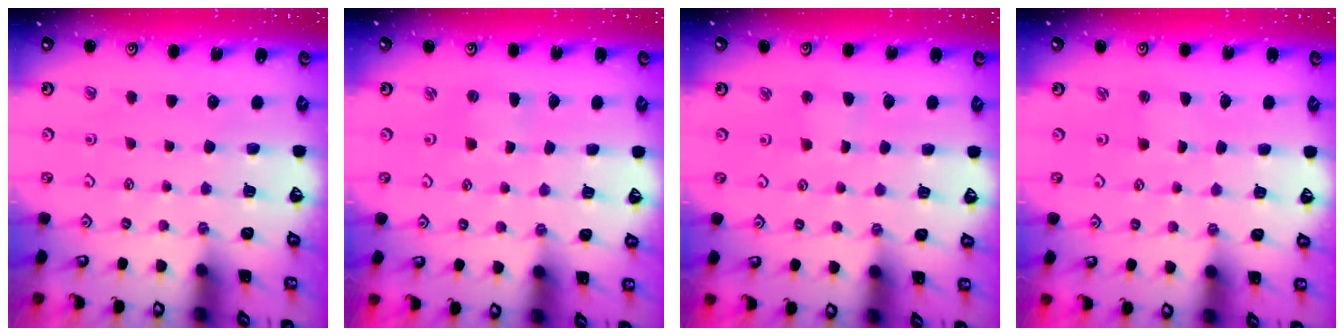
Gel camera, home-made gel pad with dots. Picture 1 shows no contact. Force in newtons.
{"total": 1.0, "press": 1.0, "slide": 0.1}
{"total": 2.2, "press": 2.2, "slide": 0.3}
{"total": 0.0}